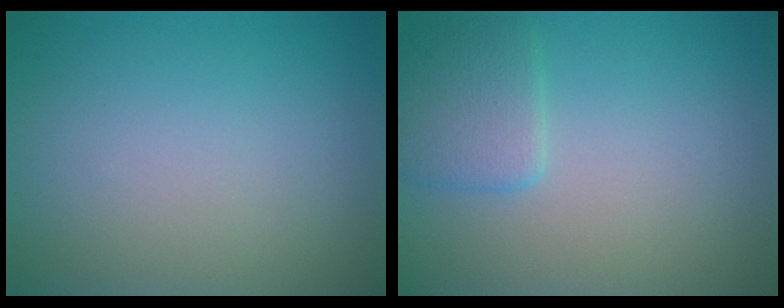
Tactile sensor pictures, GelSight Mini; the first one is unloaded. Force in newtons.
{"total": 2.6, "press": 2.6, "slide": 0.1}